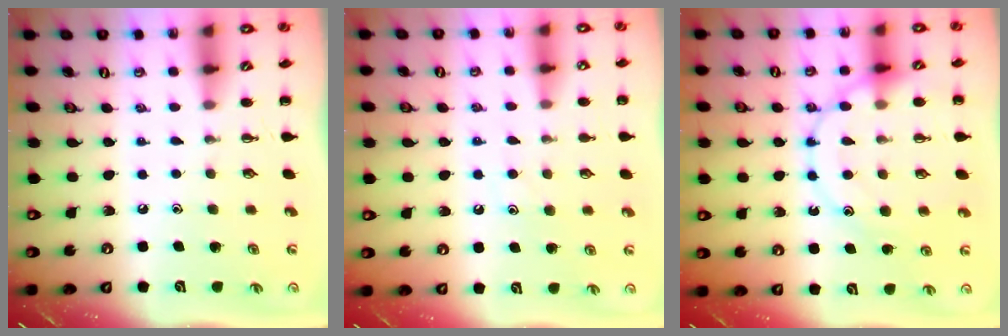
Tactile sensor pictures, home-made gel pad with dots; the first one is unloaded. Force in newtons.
{"total": 8.0, "press": 8.0, "slide": 1.0}
{"total": 15.9, "press": 15.9, "slide": 1.6}